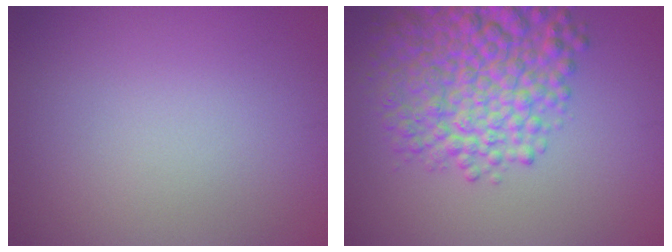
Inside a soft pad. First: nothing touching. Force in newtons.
{"total": 9.1, "press": 9.1, "slide": 0.4}